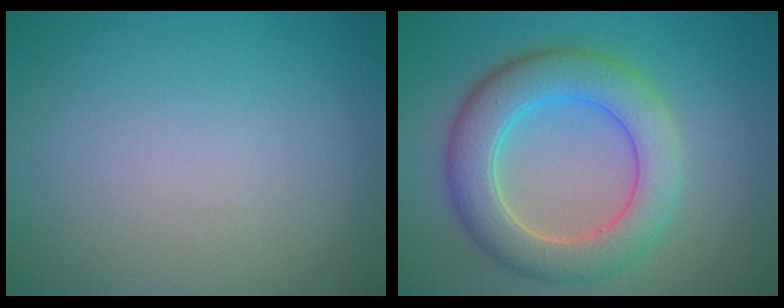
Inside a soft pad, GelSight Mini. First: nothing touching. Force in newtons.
{"total": 6.6, "press": 6.6, "slide": 0.5}